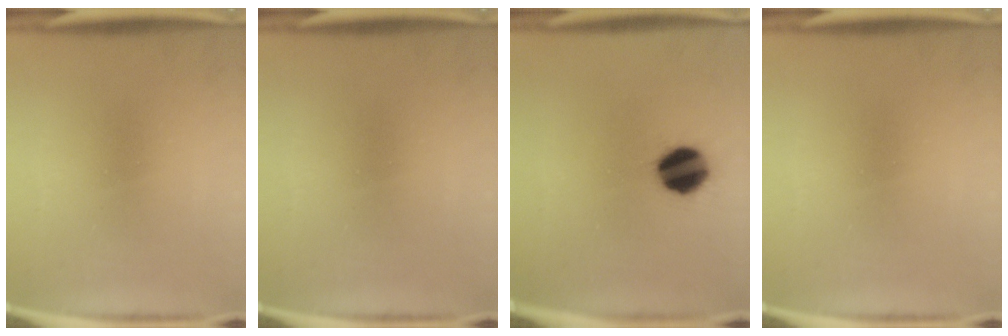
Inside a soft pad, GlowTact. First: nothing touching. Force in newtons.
{"total": 0.0}
{"total": 11.7}
{"total": 0.0}